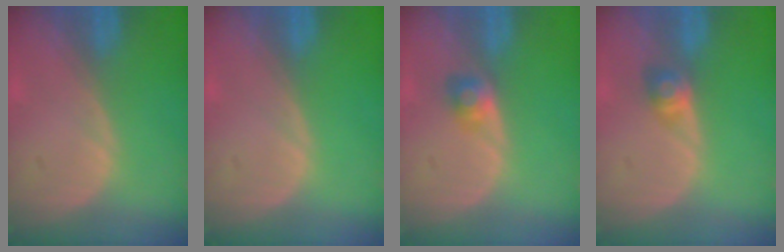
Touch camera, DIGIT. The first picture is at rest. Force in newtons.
{"total": 0.0}
{"total": 2.5, "press": 2.3, "slide": 0.9}
{"total": 2.7, "press": 2.5, "slide": 1.1}